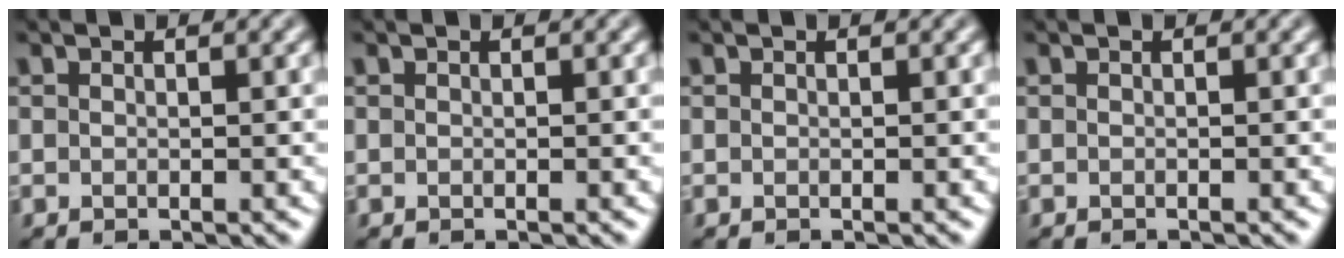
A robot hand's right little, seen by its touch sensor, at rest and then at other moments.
{"total": 0.0}
{"total": 0.0}
{"total": 0.0}